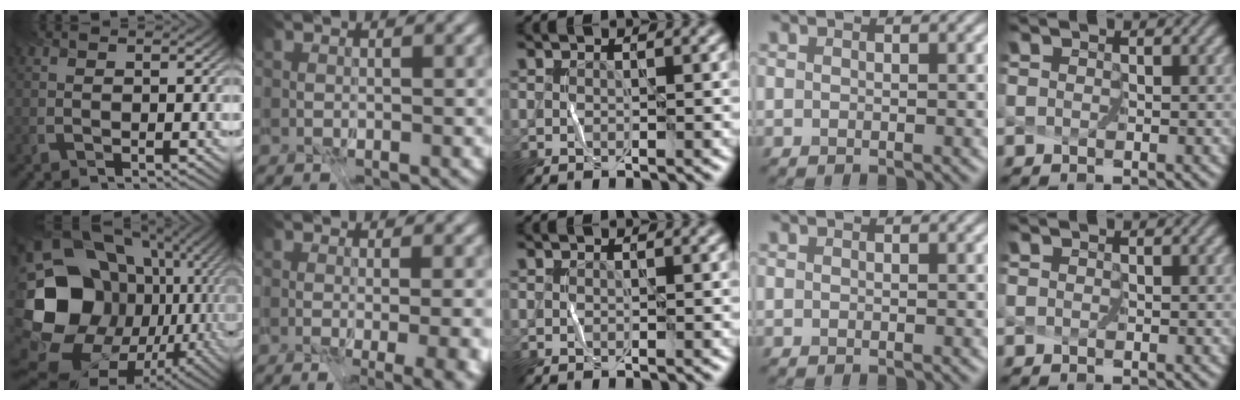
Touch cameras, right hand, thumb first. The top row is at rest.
{"thumb": {"total": 22.0, "force": [-2.0, 17.8, 12.8], "torque": [-0.283, -0.052, -0.009]}, "index": {"total": 7.1, "force": [-1.5, 2.6, 6.5], "torque": [-0.062, -0.020, 0.012]}}